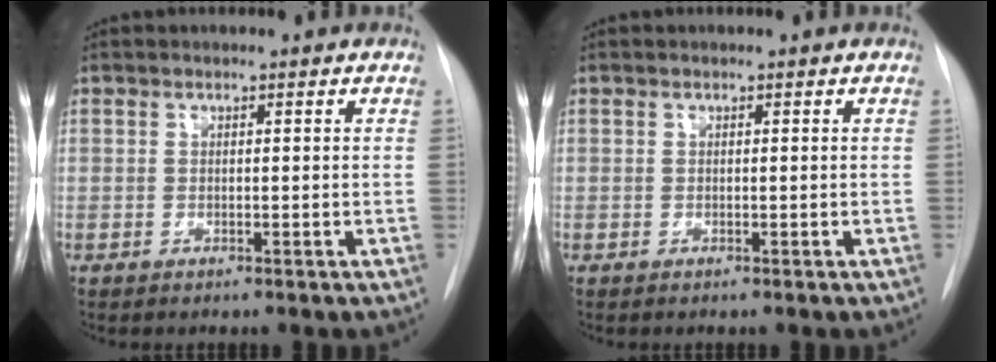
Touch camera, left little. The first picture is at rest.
{"total": 0.0}